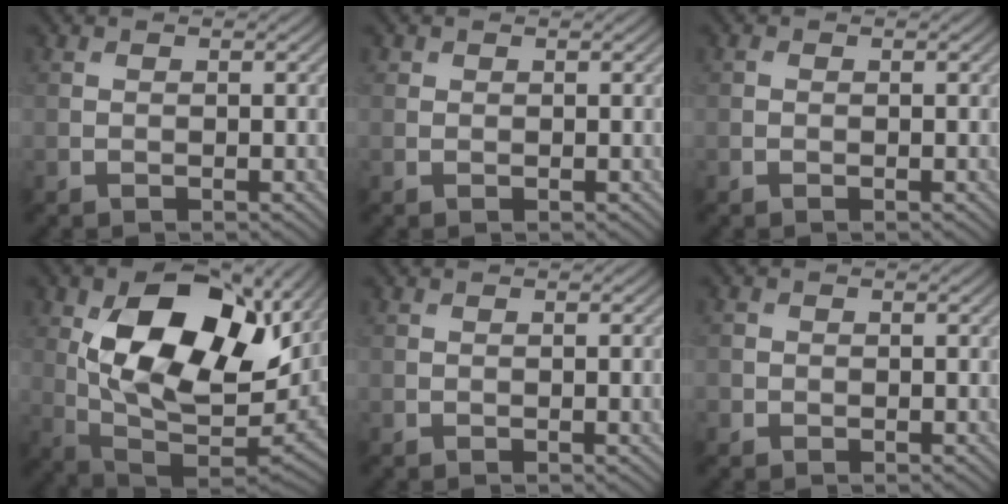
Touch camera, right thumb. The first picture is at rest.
{"total": 0.5, "force": [0.3, 0.4, 0.1], "torque": [0.001, -0.001, 0.005]}
{"total": 0.0}
{"total": 17.5, "force": [5.5, 9.5, 13.6], "torque": [-0.240, -0.011, 0.104]}
{"total": 1.1, "force": [-0.1, 0.2, 1.1], "torque": [-0.013, -0.003, -0.001]}
{"total": 1.0, "force": [-0.2, 1.0, 0.1], "torque": [0.001, -0.002, -0.009]}